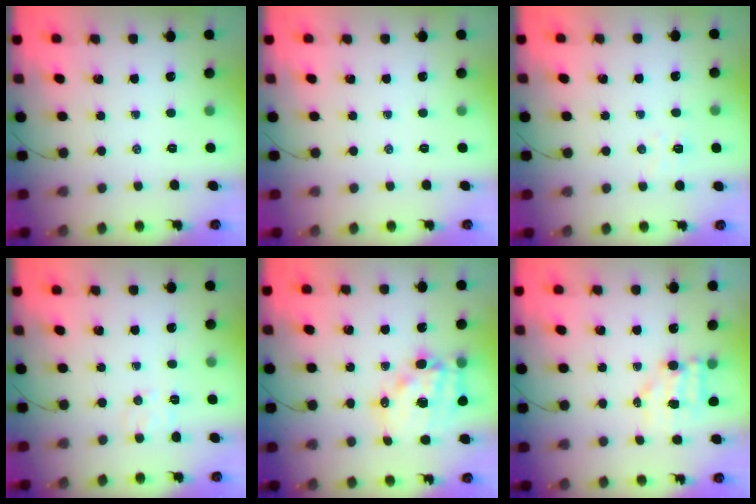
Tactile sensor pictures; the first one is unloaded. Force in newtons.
{"total": 0.0}
{"total": 3.6, "press": 3.5, "slide": 0.8}
{"total": 5.1, "press": 4.9, "slide": 1.4}
{"total": 14.9, "press": 14.5, "slide": 3.4}
{"total": 5.5, "press": 5.5, "slide": 0.6}